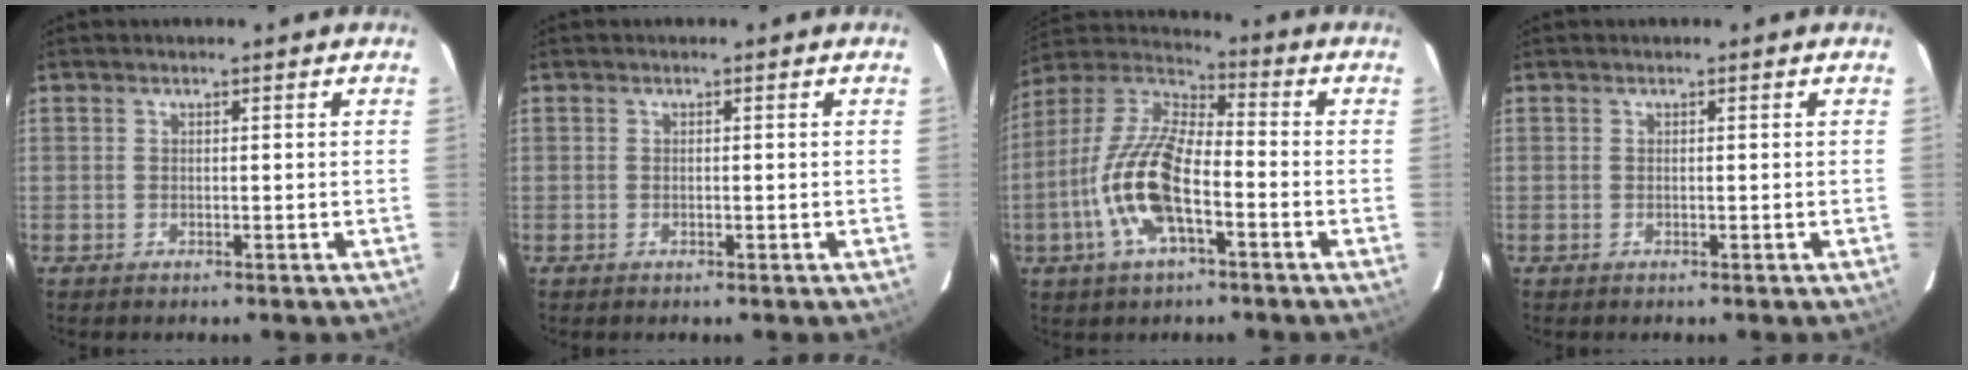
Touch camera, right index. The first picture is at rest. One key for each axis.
{"total": 0.0}
{"total": 15.4, "fx": -5.1, "fy": 5.9, "fz": 13.2, "tx": -0.276, "ty": -0.001, "tz": -0.104}
{"total": 0.0}